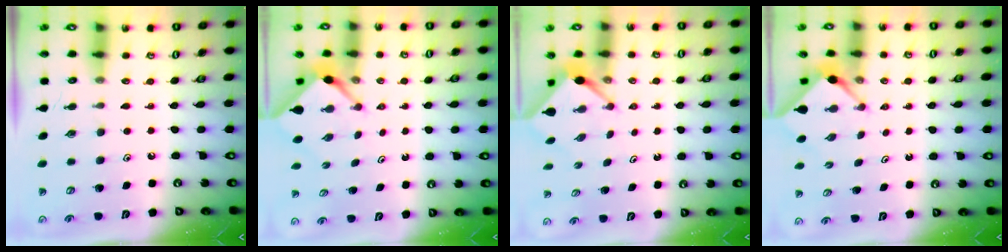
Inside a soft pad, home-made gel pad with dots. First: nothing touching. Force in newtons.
{"total": 2.2, "press": 2.2, "slide": 0.3}
{"total": 2.6, "press": 2.6, "slide": 0.0}
{"total": 3.0, "press": 3.0, "slide": 0.4}